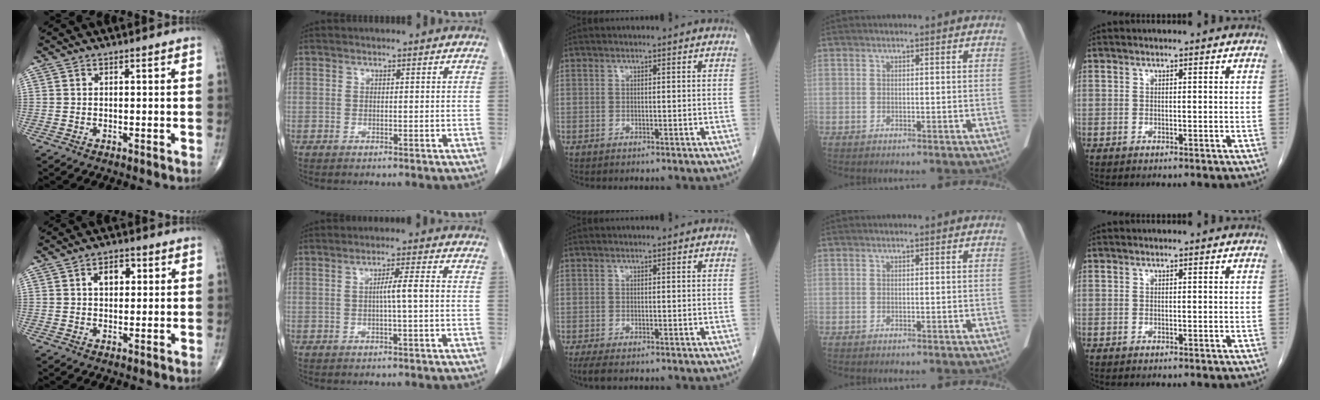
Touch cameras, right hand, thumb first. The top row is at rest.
{"thumb": {"total": 4.7, "force": [1.4, 3.1, 3.3], "torque": [-0.035, 0.004, 0.018]}, "index": {"total": 3.8, "force": [-0.2, -0.3, 3.8], "torque": [-0.065, 0.005, -0.003]}, "middle": {"total": 2.8, "force": [-2.1, 0.3, 1.8], "torque": [-0.030, -0.009, -0.033]}}